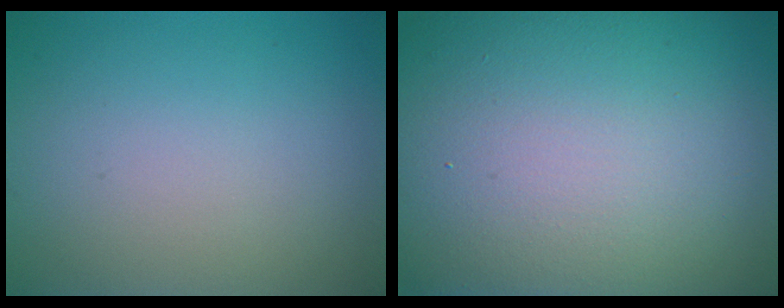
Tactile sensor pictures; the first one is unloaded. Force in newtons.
{"total": 25.5, "press": 25.5, "slide": 1.0}